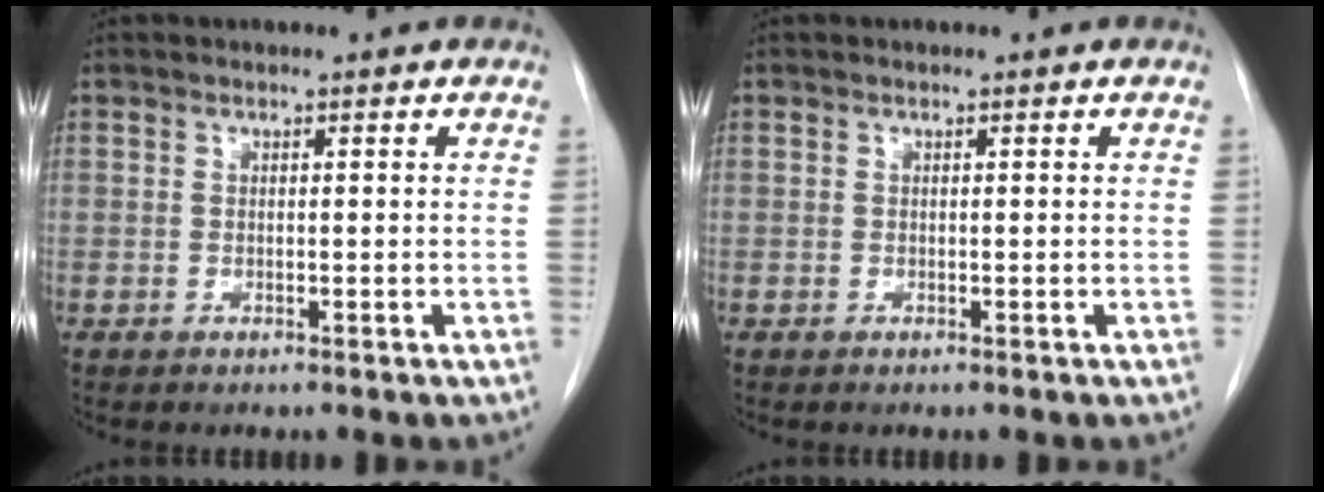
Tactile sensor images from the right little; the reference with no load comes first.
{"total": 0.0}